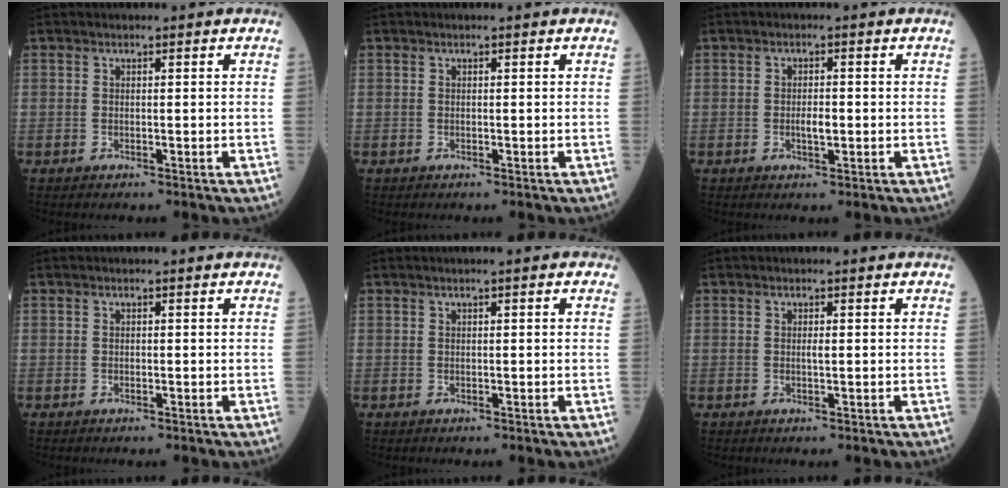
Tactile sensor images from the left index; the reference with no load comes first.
{"total": 0.0}
{"total": 2.0, "force": [-0.4, 0.7, 1.9], "torque": [-0.035, 0.001, -0.005]}
{"total": 0.0}
{"total": 1.3, "force": [0.7, 0.2, 1.2], "torque": [-0.021, 0.008, 0.006]}
{"total": 0.7, "force": [0.1, 0.1, 0.7], "torque": [-0.016, -0.001, 0.001]}